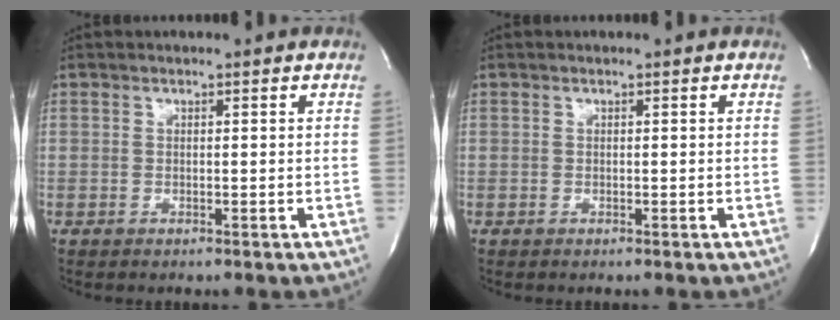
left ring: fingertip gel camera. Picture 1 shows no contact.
{"total": 0.0}